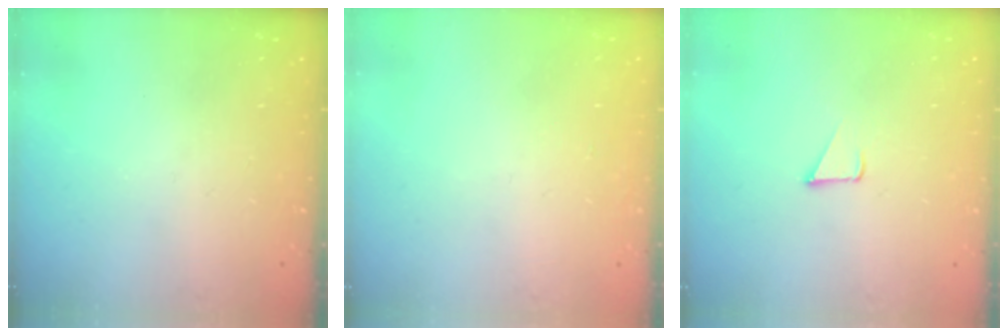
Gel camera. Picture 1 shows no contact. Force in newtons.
{"total": 0.9, "press": 0.9, "slide": 0.0}
{"total": 2.4, "press": 2.4, "slide": 0.2}